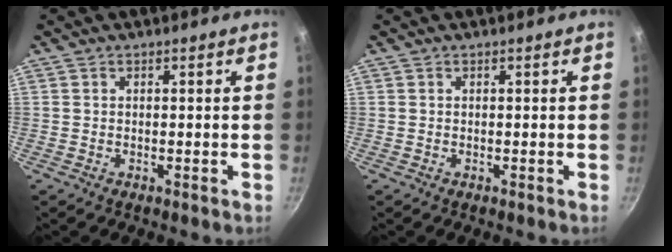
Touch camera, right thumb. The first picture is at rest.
{"total": 0.0}